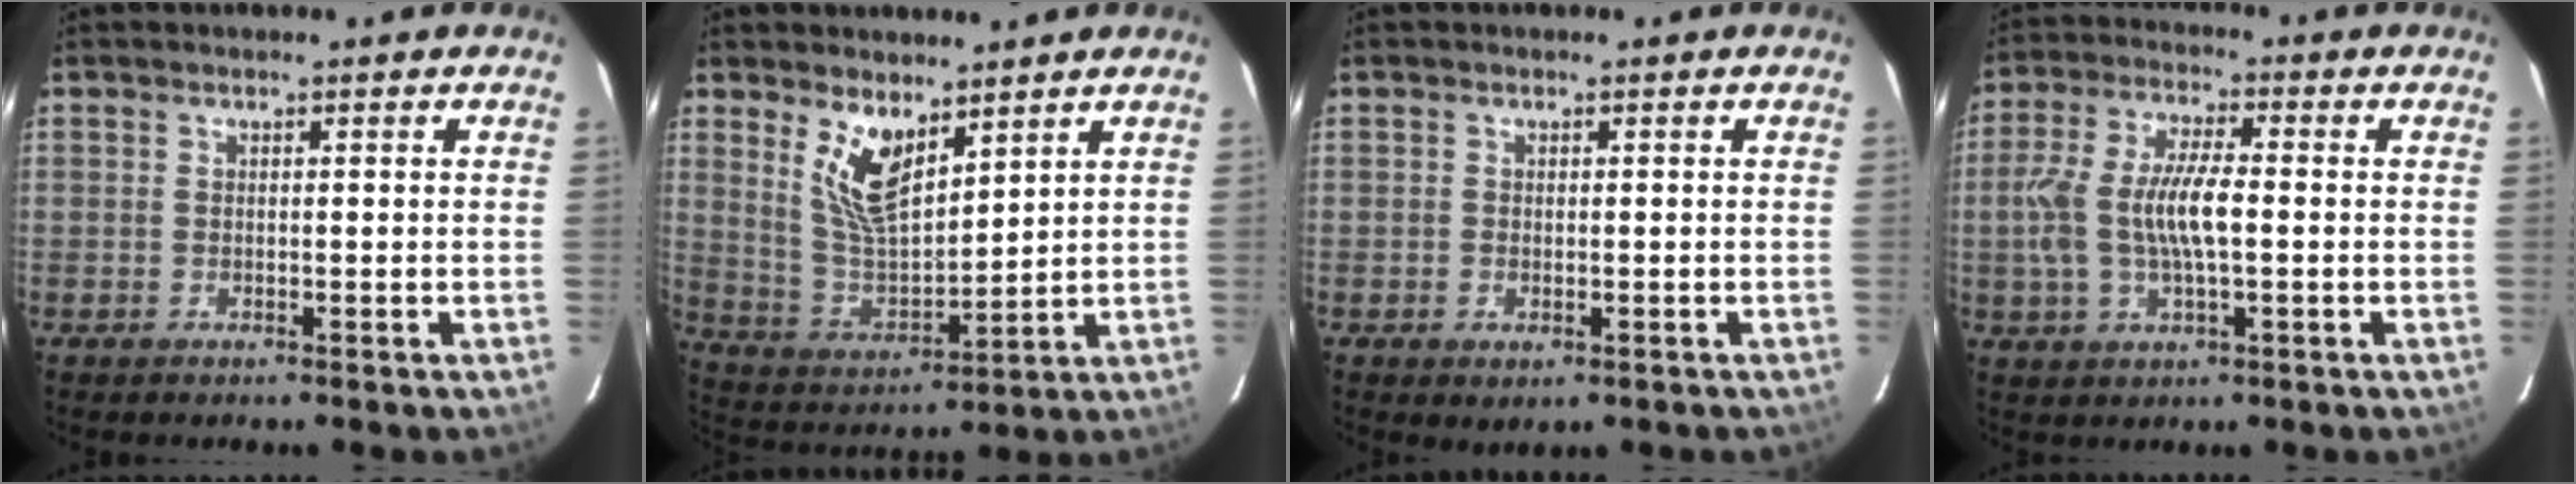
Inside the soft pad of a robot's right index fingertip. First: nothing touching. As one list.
[{"total": 9.9, "force": [6.0, 4.0, 6.9], "torque": [-0.131, -0.006, 0.128]}, {"total": 1.9, "force": [-0.6, 1.2, 1.3], "torque": [-0.022, -0.006, -0.005]}, {"total": 10.8, "force": [-0.7, 3.8, 10.1], "torque": [-0.207, 0.006, -0.012]}]